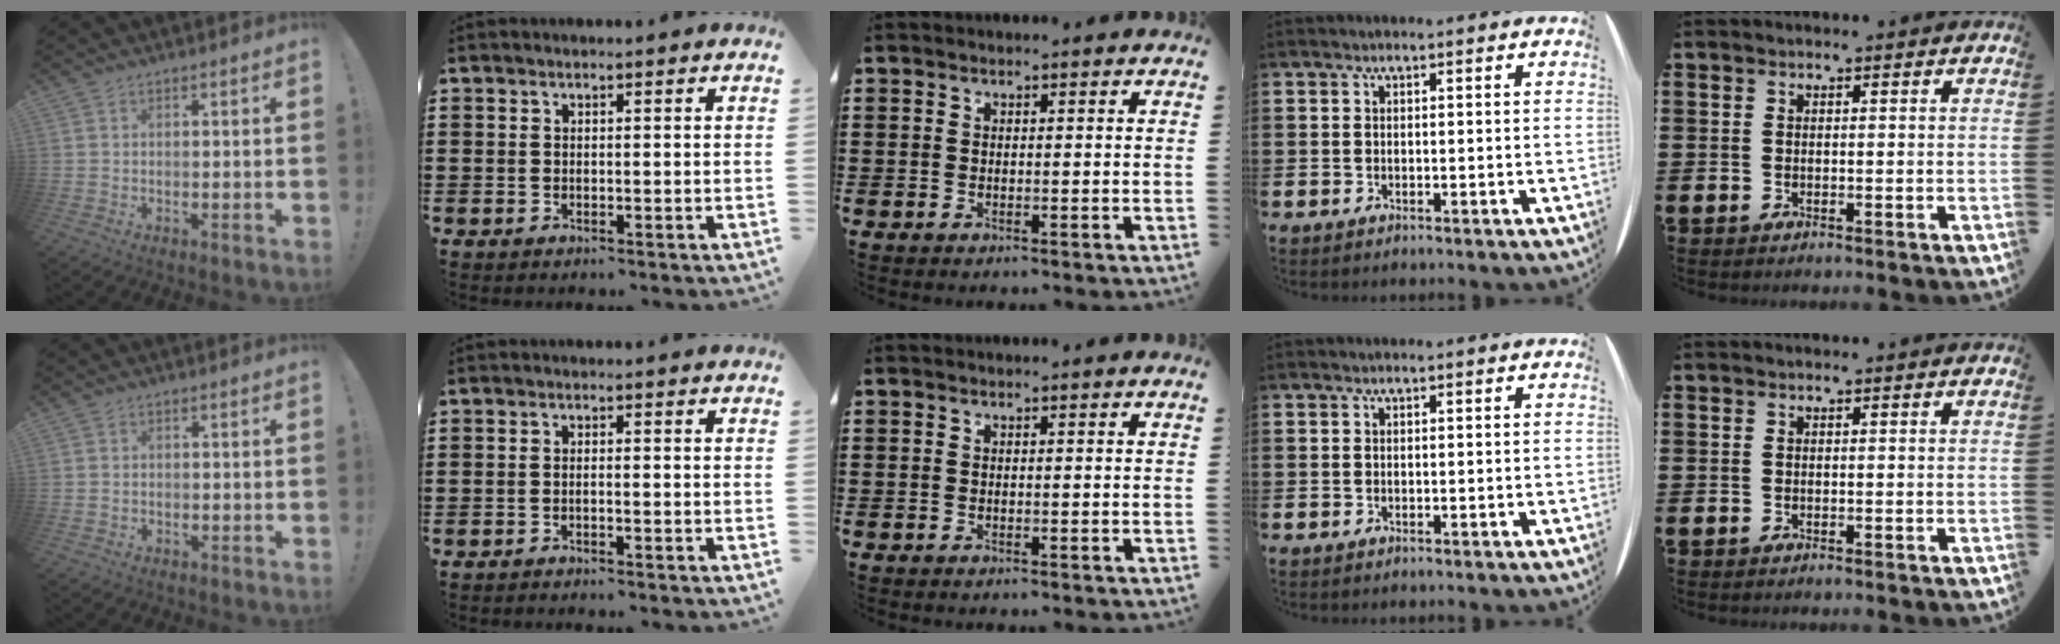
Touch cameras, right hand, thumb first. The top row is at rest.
{"thumb": {"total": 1.0, "force": [-0.7, 0.7, 0.3], "torque": [-0.011, 0.005, -0.012]}, "index": {"total": 1.2, "force": [-1.1, -0.2, 0.5], "torque": [-0.010, -0.004, -0.021]}}